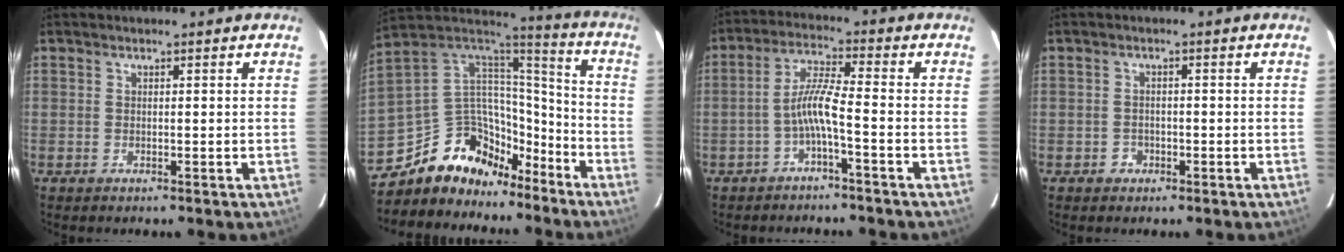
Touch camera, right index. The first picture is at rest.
{"total": 17.8, "force": [-12.5, 11.0, 6.3], "torque": [-0.133, 0.056, -0.201]}
{"total": 5.4, "force": [-2.5, -0.2, 4.8], "torque": [-0.110, 0.013, -0.047]}
{"total": 2.0, "force": [-1.0, 1.7, 0.2], "torque": [-0.005, 0.005, -0.013]}